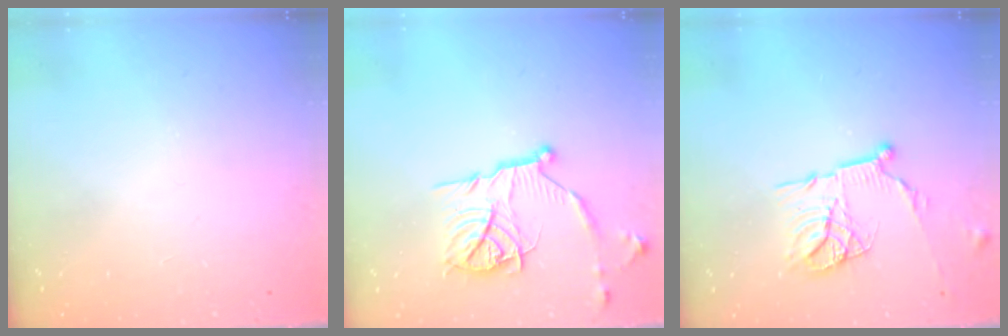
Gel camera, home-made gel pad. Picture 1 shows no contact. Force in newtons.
{"total": 14.6, "press": 14.5, "slide": 1.3}
{"total": 14.7, "press": 14.7, "slide": 1.6}